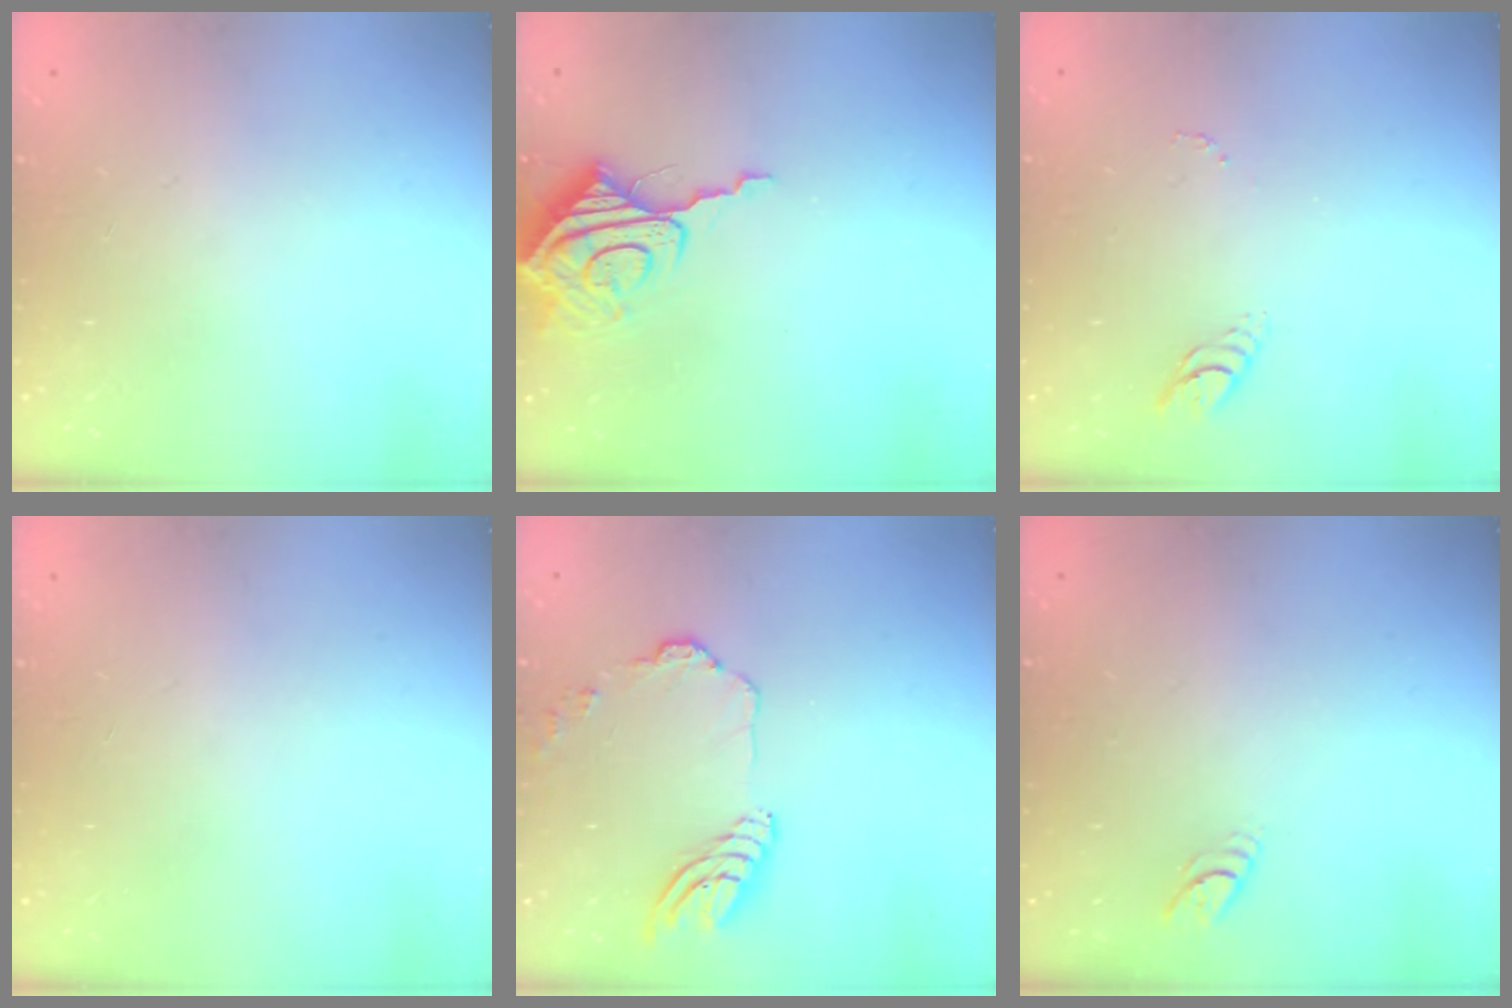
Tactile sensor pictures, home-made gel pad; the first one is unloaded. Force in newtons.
{"total": 10.5, "press": 10.5, "slide": 1.2}
{"total": 3.9, "press": 3.9, "slide": 0.3}
{"total": 0.0}
{"total": 12.0, "press": 11.9, "slide": 1.5}
{"total": 3.8, "press": 3.8, "slide": 0.1}